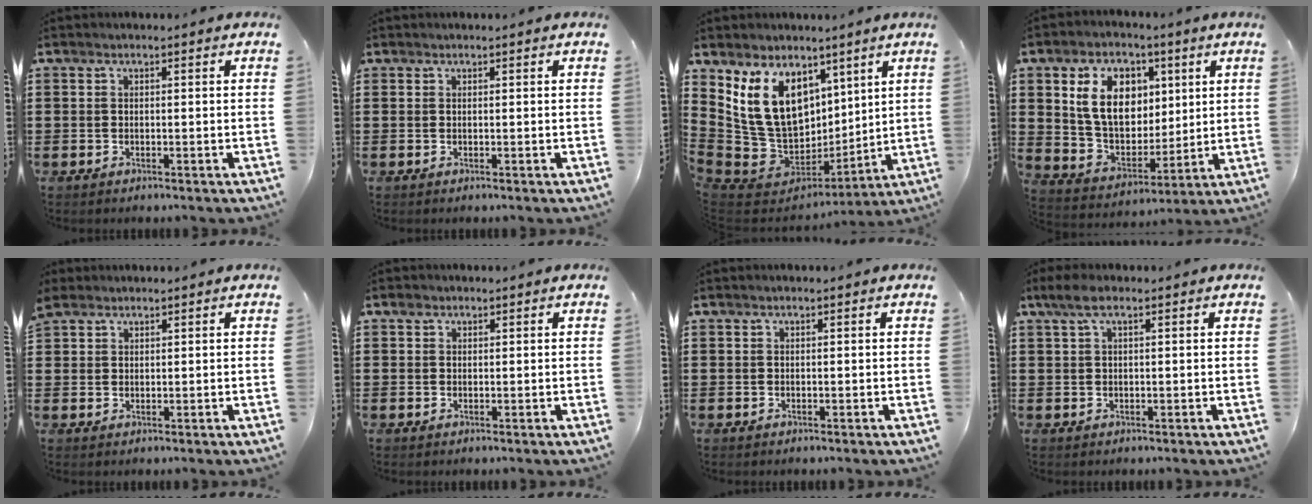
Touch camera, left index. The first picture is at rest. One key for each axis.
{"total": 0.0}
{"total": 14.1, "fx": 5.1, "fy": 10.6, "fz": 7.8, "tx": -0.201, "ty": -0.022, "tz": 0.106}
{"total": 11.1, "fx": 4.2, "fy": 7.8, "fz": 6.7, "tx": -0.150, "ty": 0.017, "tz": 0.078}
{"total": 2.0, "fx": 1.8, "fy": 0.8, "fz": 0.3, "tx": -0.010, "ty": 0.003, "tz": 0.037}
{"total": 1.4, "fx": 0.8, "fy": 1.0, "fz": 0.5, "tx": -0.005, "ty": 0.003, "tz": 0.013}
{"total": 0.0}
{"total": 3.3, "fx": 1.4, "fy": 1.2, "fz": 2.8, "tx": -0.064, "ty": 0.003, "tz": 0.022}